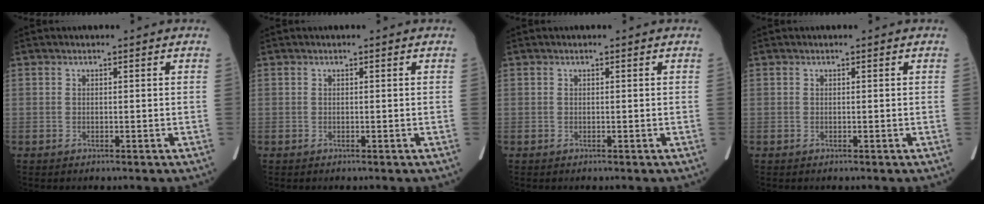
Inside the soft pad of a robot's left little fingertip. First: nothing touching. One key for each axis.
{"total": 0.0}
{"total": 0.0}
{"total": 0.0}